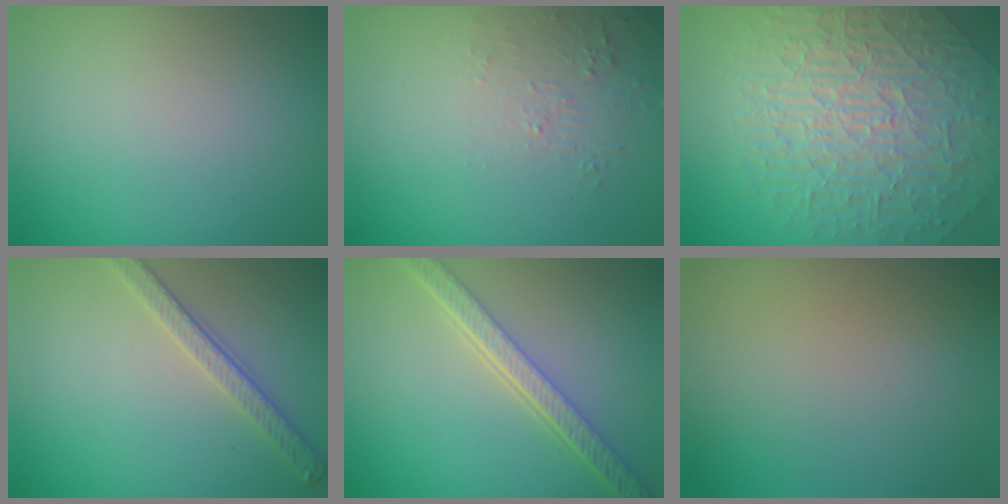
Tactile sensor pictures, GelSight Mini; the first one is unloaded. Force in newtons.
{"total": 1.6, "press": 0.4, "slide": 1.6}
{"total": 8.8, "press": 6.6, "slide": 5.8}
{"total": 2.8, "press": 2.7, "slide": 0.8}
{"total": 5.2, "press": 4.0, "slide": 3.3}
{"total": 0.0}